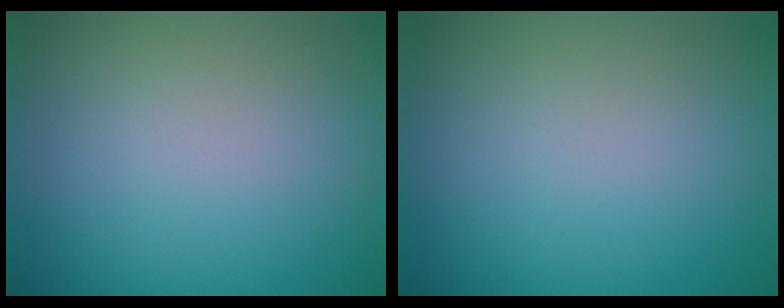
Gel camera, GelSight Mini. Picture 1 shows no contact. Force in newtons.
{"total": 0.0}